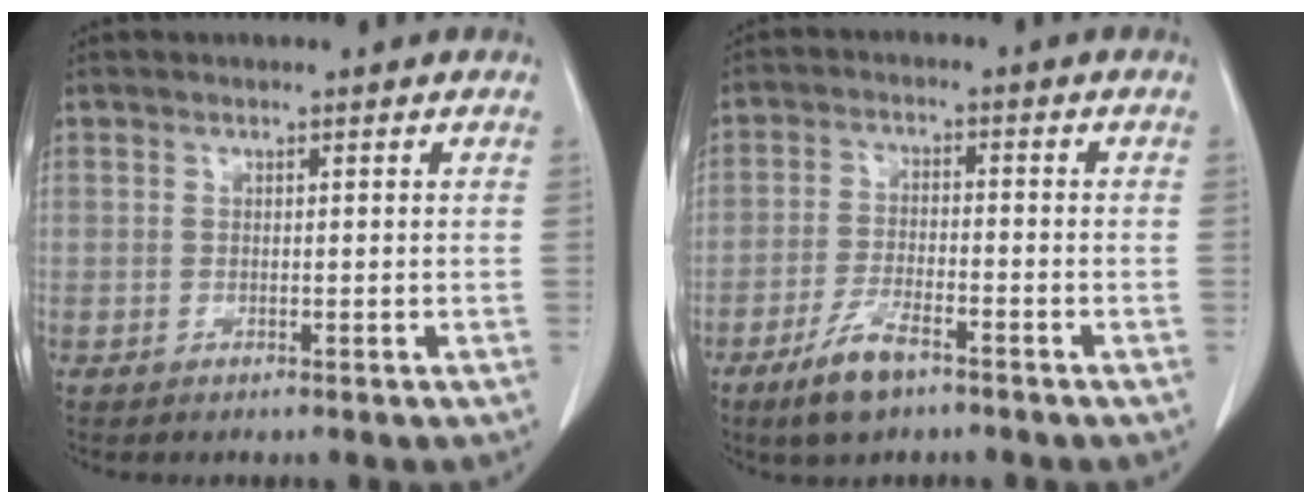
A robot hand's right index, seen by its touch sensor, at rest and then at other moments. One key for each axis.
{"total": 6.6, "fx": -4.6, "fy": 1.8, "fz": 4.4, "tx": -0.094, "ty": -0.007, "tz": -0.083}